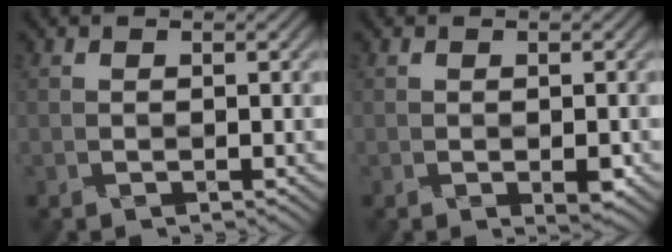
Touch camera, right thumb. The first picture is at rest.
{"total": 1.4, "force": [-0.5, 0.6, 1.2], "torque": [-0.021, -0.003, -0.008]}